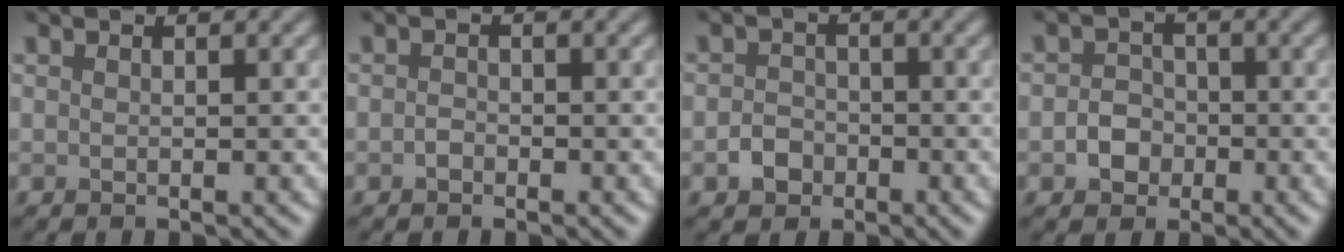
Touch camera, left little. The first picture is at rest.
{"total": 0.7, "force": [-0.4, 0.5, 0.4], "torque": [-0.009, -0.001, -0.009]}
{"total": 2.1, "force": [-1.0, 1.7, 0.8], "torque": [-0.009, 0.001, -0.023]}
{"total": 2.4, "force": [-0.9, 2.0, 1.0], "torque": [-0.011, 0.002, -0.021]}